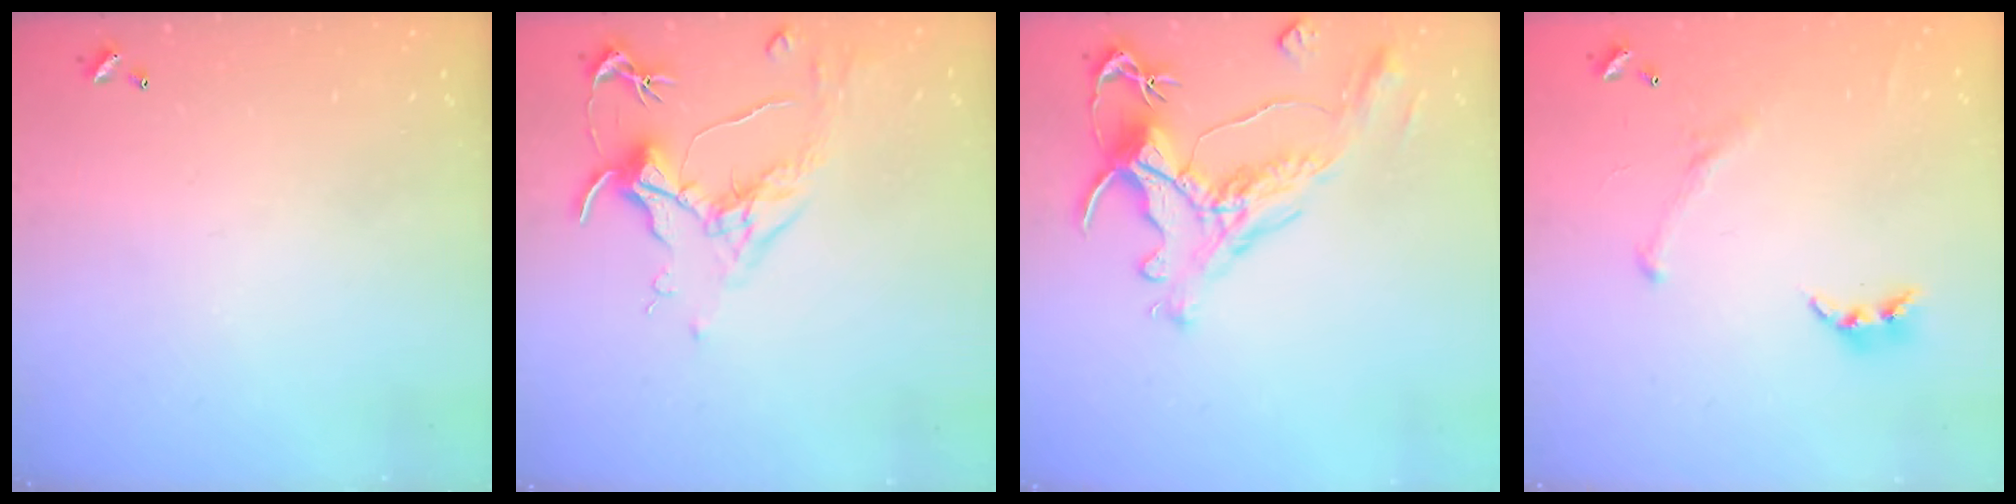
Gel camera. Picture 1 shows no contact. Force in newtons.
{"total": 1.7, "press": 1.4, "slide": 0.9}
{"total": 1.8, "press": 1.2, "slide": 1.3}
{"total": 2.3, "press": 2.1, "slide": 1.0}